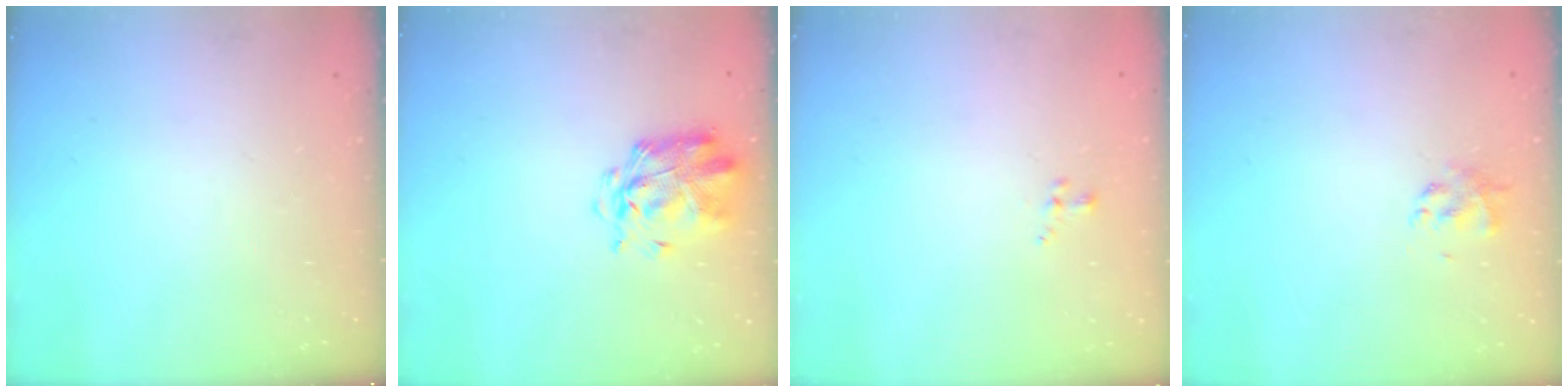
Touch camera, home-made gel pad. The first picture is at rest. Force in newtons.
{"total": 2.9, "press": 2.8, "slide": 0.8}
{"total": 0.8, "press": 0.6, "slide": 0.6}
{"total": 1.7, "press": 1.6, "slide": 0.5}